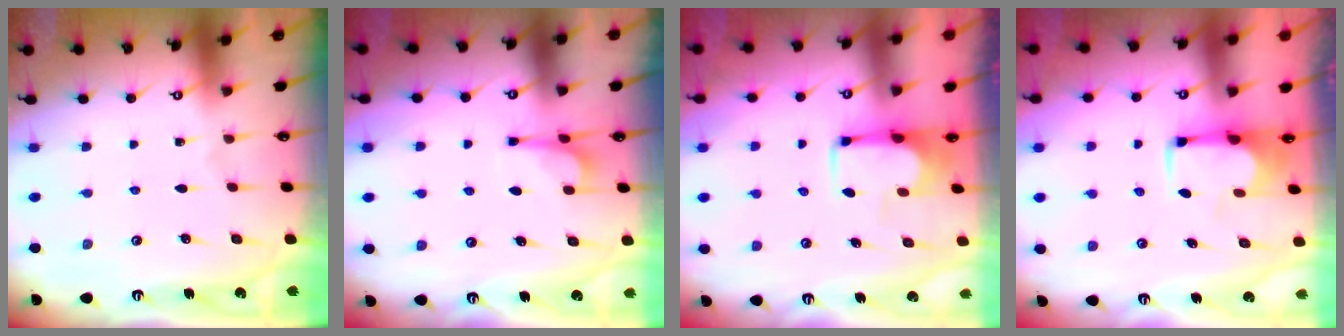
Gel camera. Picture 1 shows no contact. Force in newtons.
{"total": 3.6, "press": 3.5, "slide": 0.6}
{"total": 3.1, "press": 3.1, "slide": 0.4}
{"total": 1.9, "press": 1.6, "slide": 1.0}